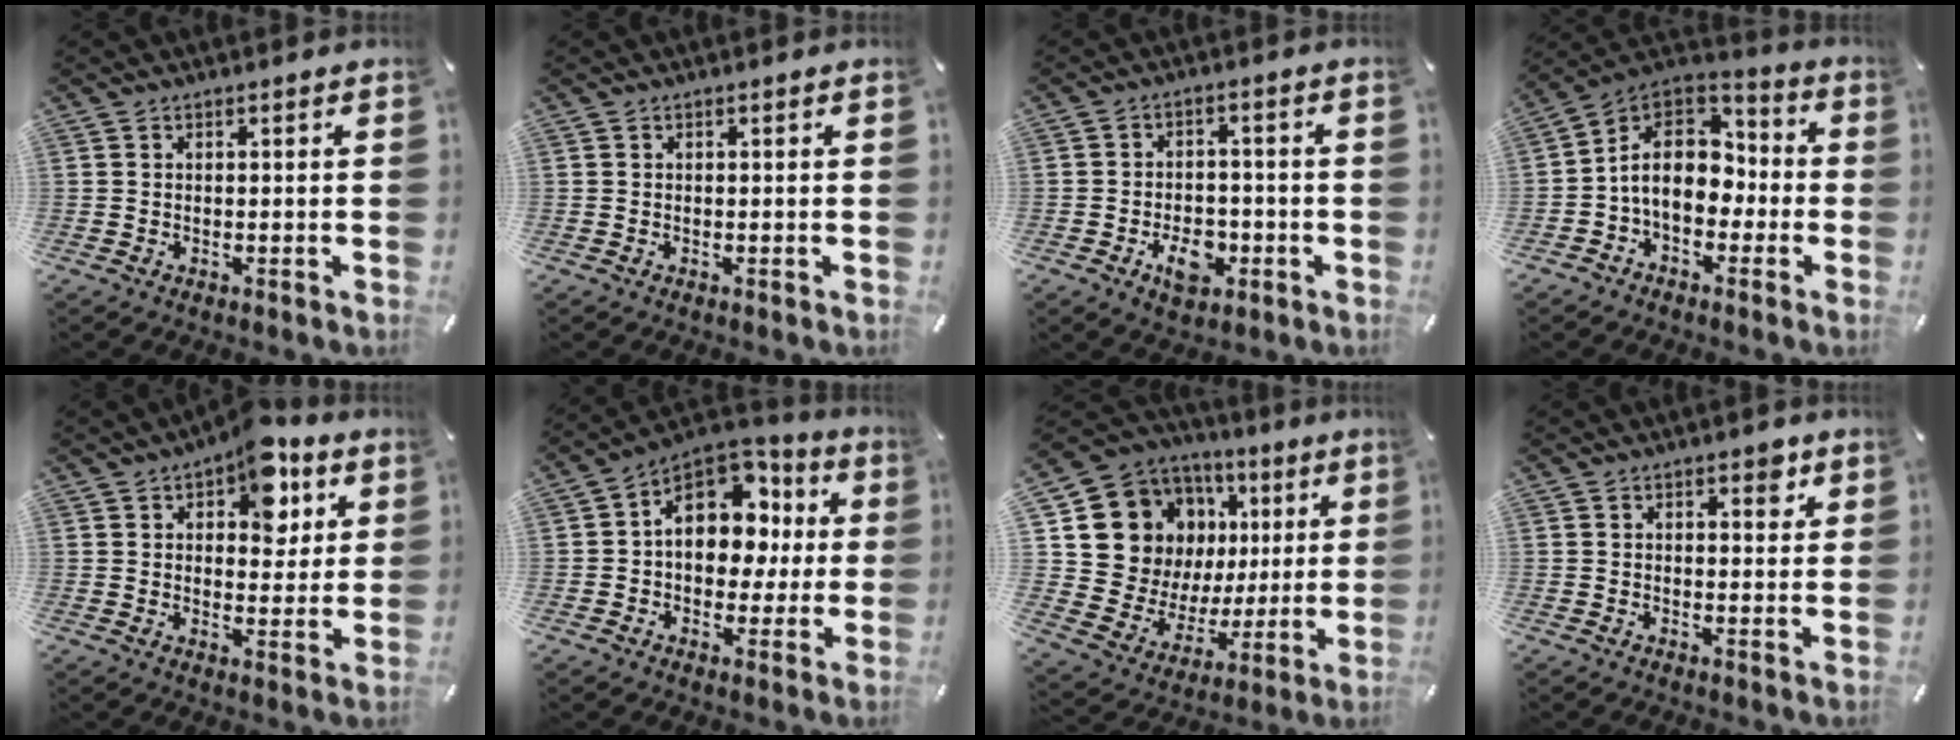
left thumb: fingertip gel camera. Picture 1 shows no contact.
{"total": 0.0}
{"total": 7.8, "force": [-3.0, 5.3, 4.8], "torque": [-0.068, 0.012, -0.051]}
{"total": 12.6, "force": [-1.3, 9.5, 8.2], "torque": [-0.156, 0.011, -0.025]}
{"total": 11.0, "force": [5.5, 6.4, 7.1], "torque": [-0.087, -0.019, 0.093]}
{"total": 14.6, "force": [2.8, 11.0, 9.2], "torque": [-0.133, -0.016, 0.054]}
{"total": 14.1, "force": [5.9, 12.2, 4.0], "torque": [-0.068, -0.053, 0.128]}
{"total": 3.5, "force": [1.6, 2.0, 2.4], "torque": [-0.022, -0.005, 0.019]}